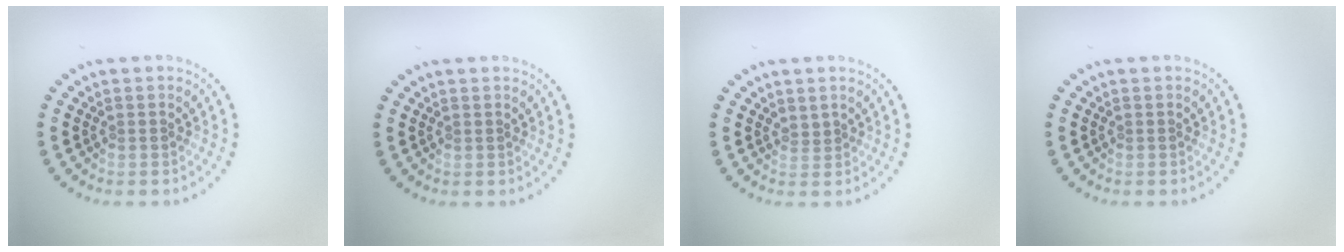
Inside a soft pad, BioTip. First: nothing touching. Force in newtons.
{"total": 0.0}
{"total": 0.7, "press": 0.3, "slide": 0.6}
{"total": 0.0}